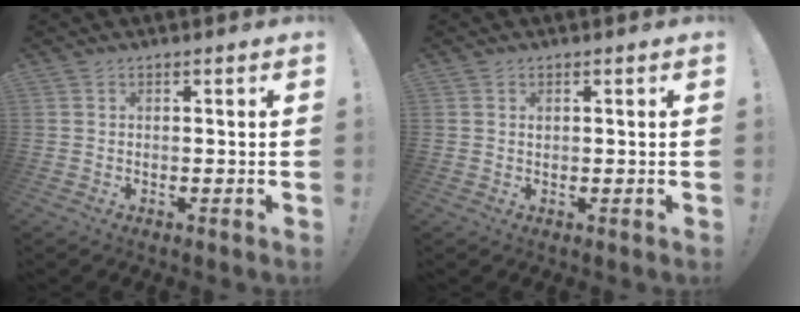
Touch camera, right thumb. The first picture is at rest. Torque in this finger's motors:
{"motor_torque": [0.01, 0.06, 0.11, -0.15, 0.04]}